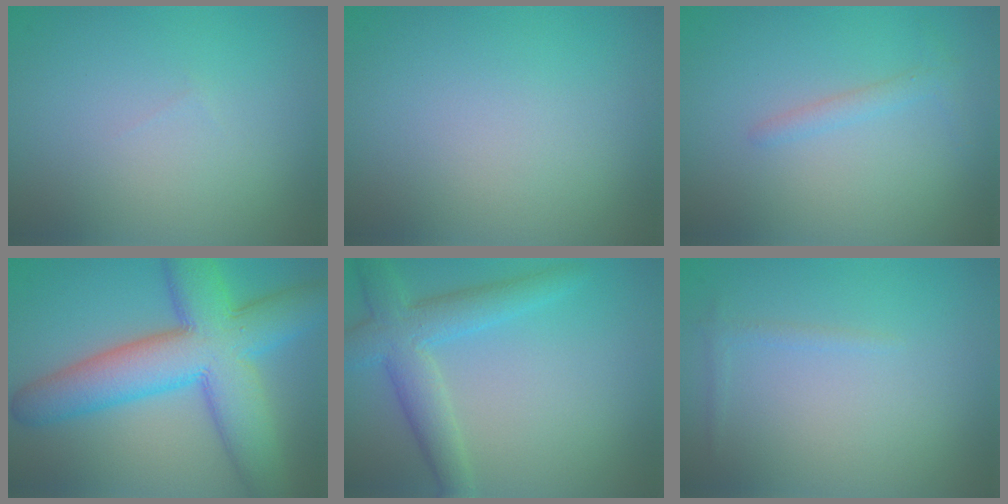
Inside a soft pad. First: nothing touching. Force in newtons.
{"total": 0.0}
{"total": 1.3, "press": 1.3, "slide": 0.1}
{"total": 11.5, "press": 11.5, "slide": 0.4}
{"total": 4.7, "press": 4.7, "slide": 0.1}
{"total": 0.7, "press": 0.7, "slide": 0.1}